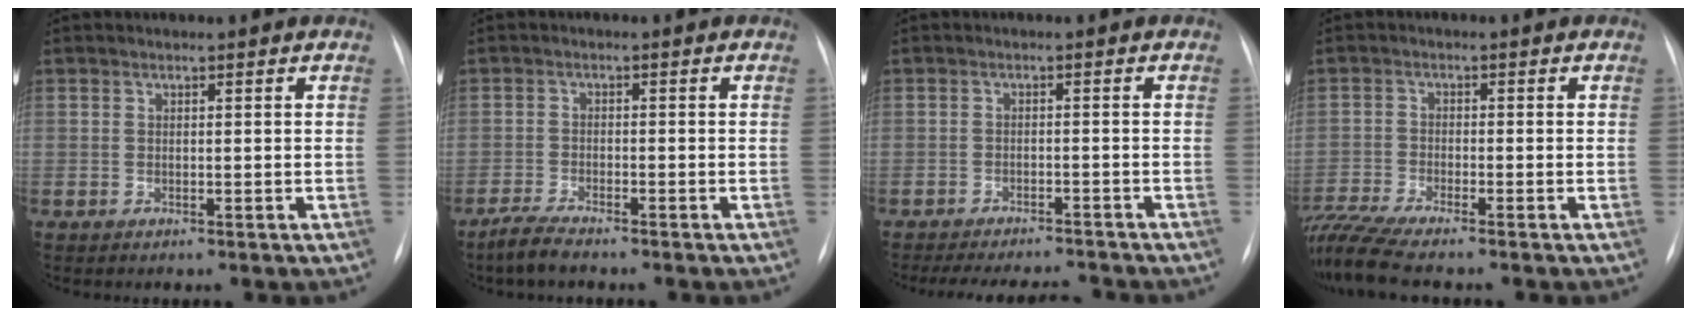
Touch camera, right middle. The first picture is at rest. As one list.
[{"total": 3.4, "force": [-2.8, 0.2, 1.9], "torque": [-0.048, -0.011, -0.055]}, {"total": 10.0, "force": [-9.4, 1.6, 3.2], "torque": [-0.052, 0.002, -0.126]}, {"total": 7.2, "force": [-6.4, -1.1, 3.1], "torque": [-0.062, -0.016, -0.118]}]